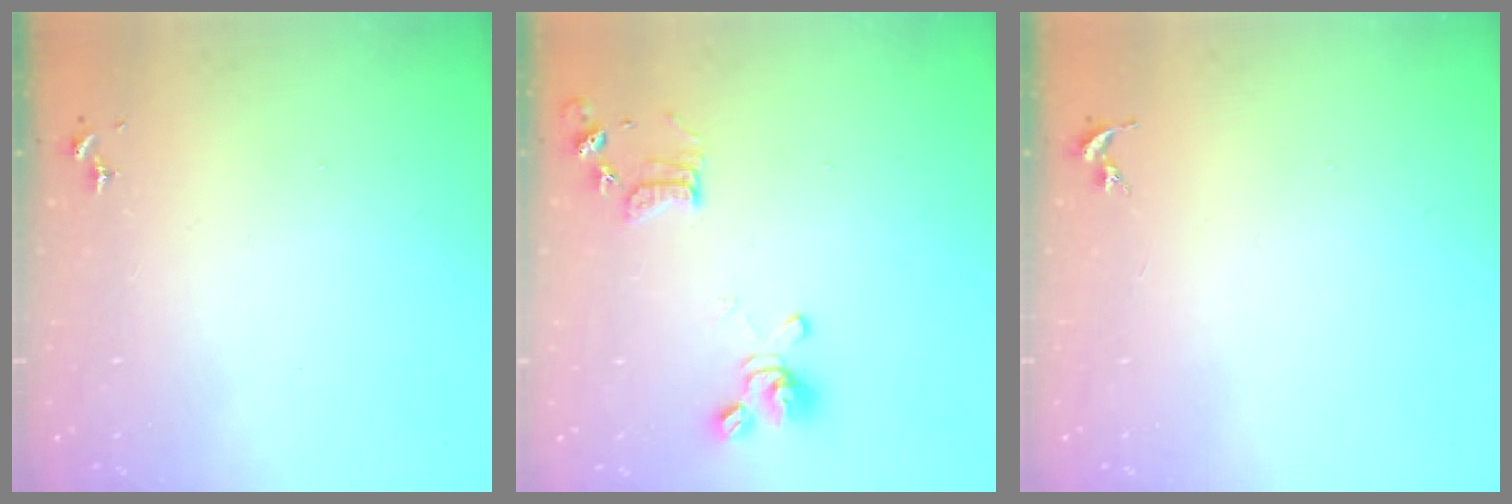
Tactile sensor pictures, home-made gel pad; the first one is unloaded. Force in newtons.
{"total": 11.9, "press": 11.8, "slide": 1.3}
{"total": 0.0}